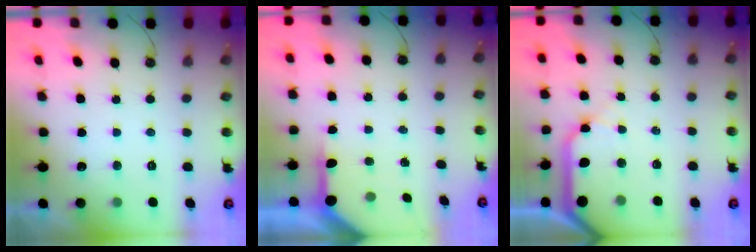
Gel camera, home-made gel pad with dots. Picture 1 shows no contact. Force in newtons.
{"total": 5.7, "press": 5.7, "slide": 0.4}
{"total": 11.4, "press": 11.3, "slide": 1.5}